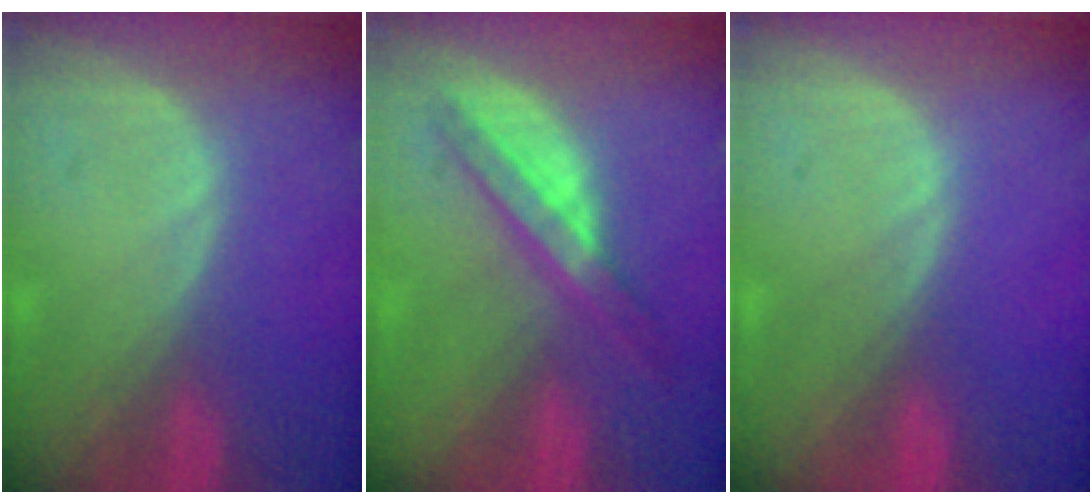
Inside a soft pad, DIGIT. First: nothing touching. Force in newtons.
{"total": 5.4, "press": 5.3, "slide": 0.8}
{"total": 0.0}